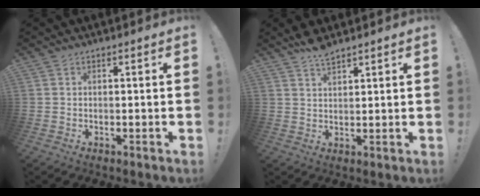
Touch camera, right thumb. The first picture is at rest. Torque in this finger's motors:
{"motor_torque": [-0.71, 0.57, 0.62, 0.32, 0.16]}